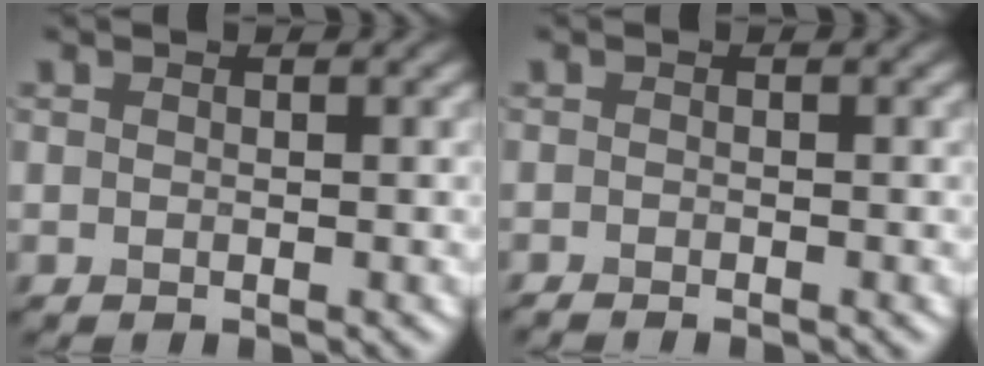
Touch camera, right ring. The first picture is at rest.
{"total": 1.0, "force": [-0.9, 0.0, 0.3], "torque": [-0.009, -0.002, -0.019]}